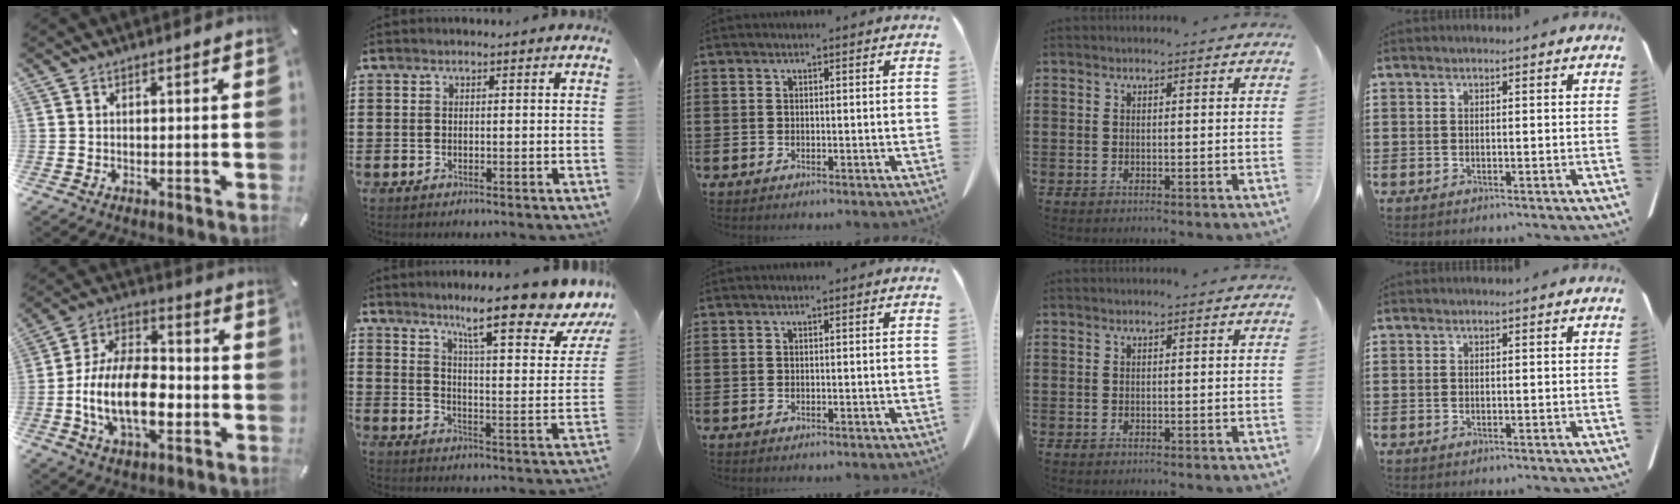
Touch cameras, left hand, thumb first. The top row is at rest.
{"thumb": {"total": 16.4, "force": [-4.5, 9.8, 12.4], "torque": [-0.263, 0.011, -0.080]}, "index": {"total": 11.8, "force": [8.8, 0.6, 7.8], "torque": [-0.137, -0.054, 0.136]}}